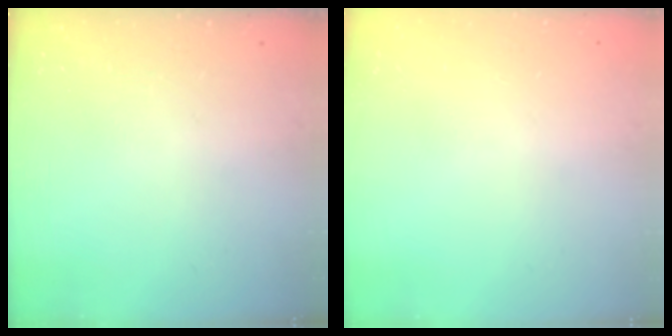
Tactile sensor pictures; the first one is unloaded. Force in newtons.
{"total": 0.0}